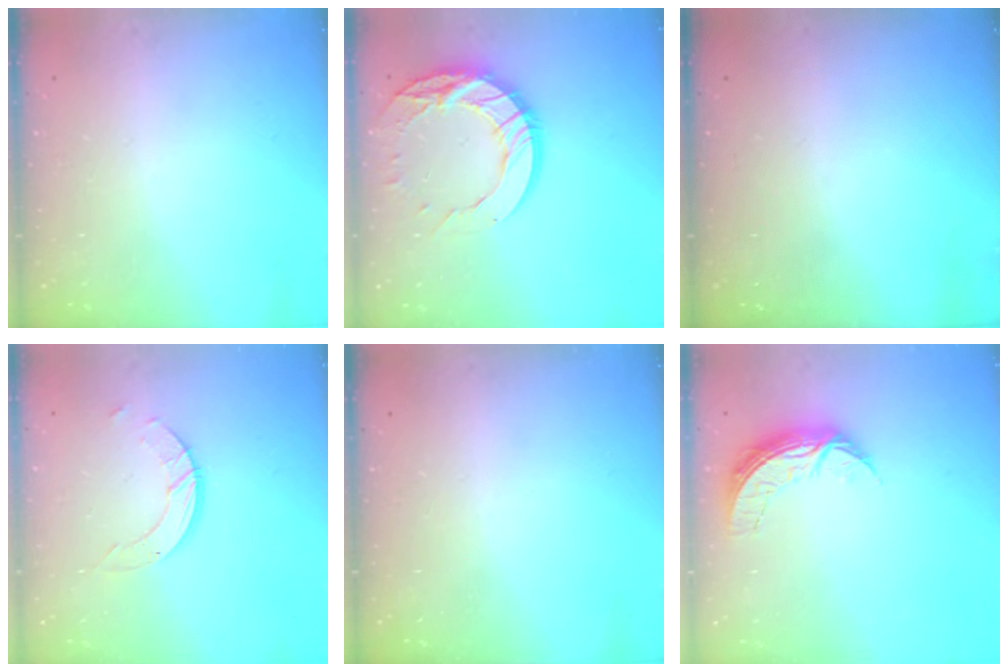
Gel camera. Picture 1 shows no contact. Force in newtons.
{"total": 14.4, "press": 14.4, "slide": 0.7}
{"total": 0.0}
{"total": 5.9, "press": 5.9, "slide": 0.5}
{"total": 0.0}
{"total": 8.8, "press": 8.8, "slide": 0.6}